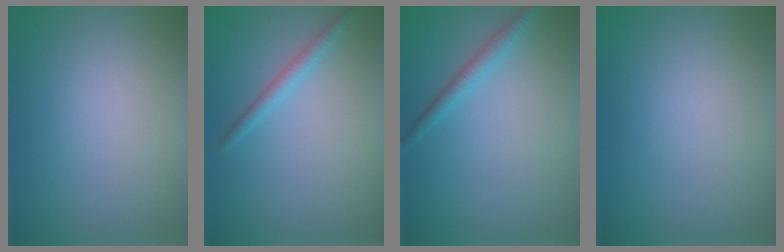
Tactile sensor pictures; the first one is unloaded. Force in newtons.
{"total": 1.6, "press": 1.6, "slide": 0.1}
{"total": 1.6, "press": 1.6, "slide": 0.1}
{"total": 0.0}